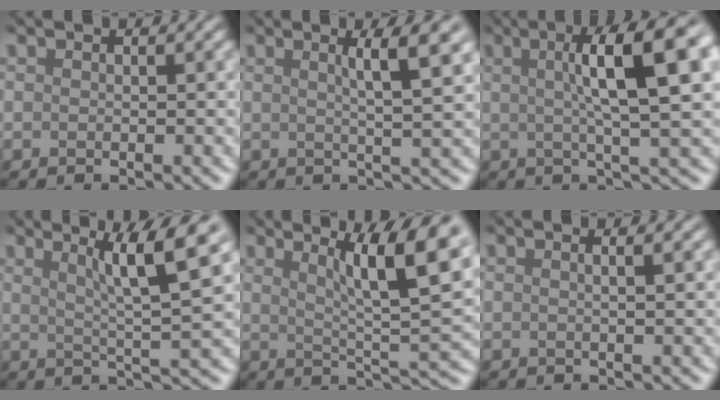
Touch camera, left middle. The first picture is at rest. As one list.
[{"total": 5.7, "force": [2.0, 1.1, 5.2], "torque": [-0.056, 0.009, 0.028]}, {"total": 11.0, "force": [2.6, 2.5, 10.4], "torque": [-0.114, 0.015, 0.034]}, {"total": 7.7, "force": [3.2, 1.0, 6.9], "torque": [-0.089, 0.010, 0.055]}, {"total": 10.2, "force": [4.0, 2.2, 9.1], "torque": [-0.111, 0.008, 0.062]}, {"total": 3.3, "force": [1.1, 1.6, 2.6], "torque": [-0.006, 0.019, -0.016]}]